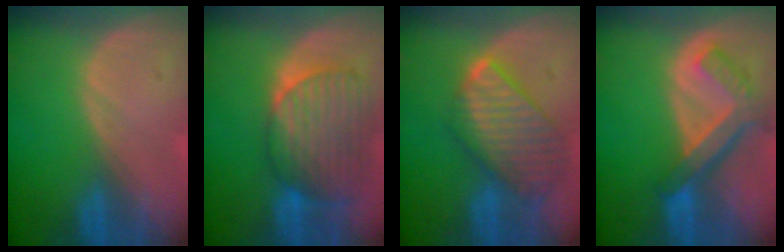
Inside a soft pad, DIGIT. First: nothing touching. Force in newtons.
{"total": 9.7, "press": 8.5, "slide": 4.7}
{"total": 9.7, "press": 8.3, "slide": 5.0}
{"total": 7.6, "press": 6.5, "slide": 3.8}